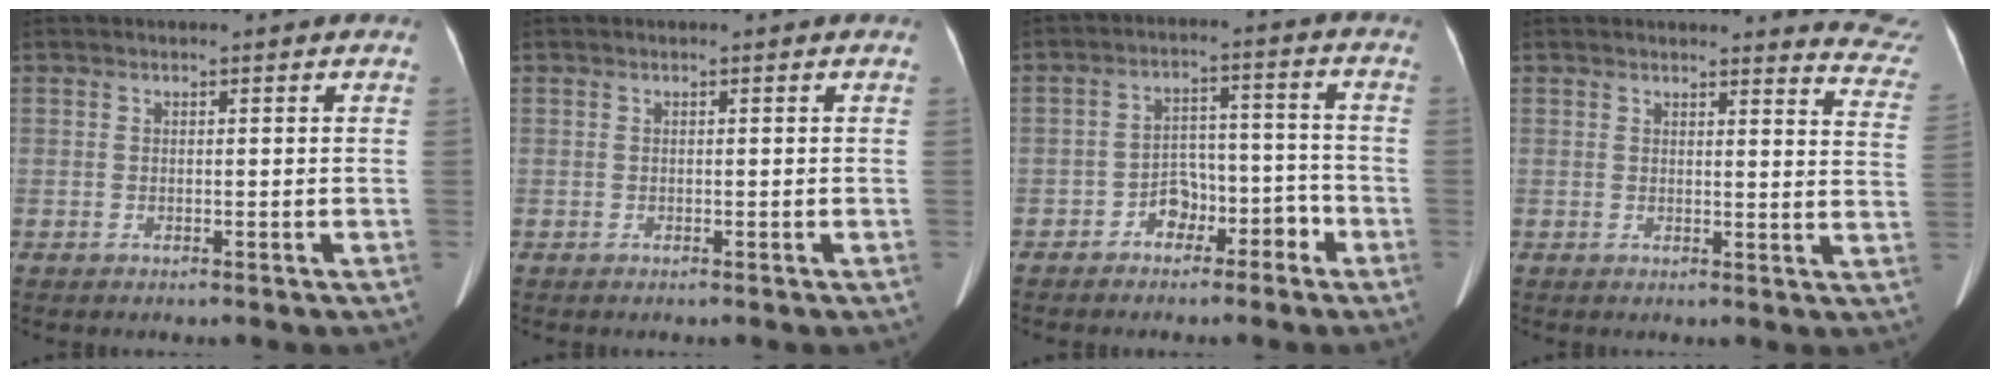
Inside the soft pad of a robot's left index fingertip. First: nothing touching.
{"total": 0.0}
{"total": 5.6, "force": [-3.5, 3.4, 2.8], "torque": [-0.039, 0.034, -0.055]}
{"total": 9.5, "force": [9.5, 0.3, 0.5], "torque": [0.023, -0.092, 0.066]}